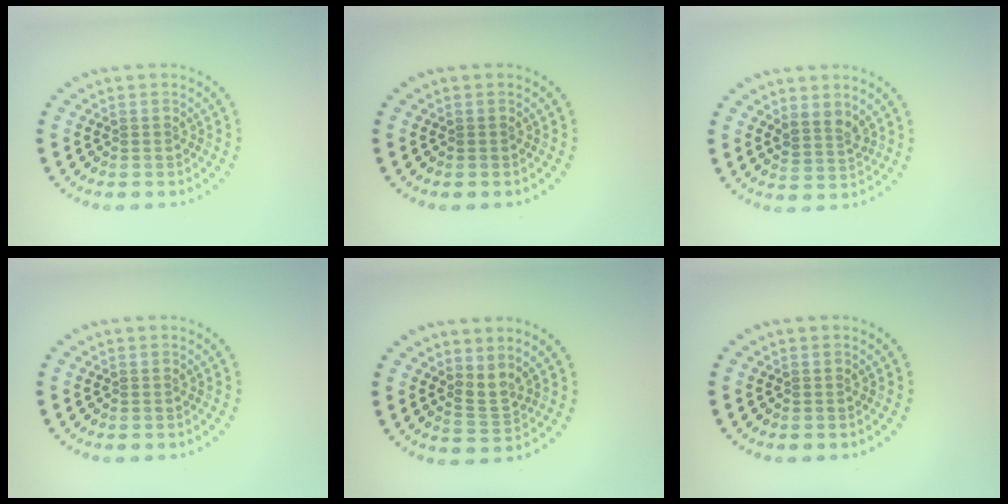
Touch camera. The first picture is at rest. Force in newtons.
{"total": 0.0}
{"total": 2.1, "press": 1.7, "slide": 1.2}
{"total": 0.0}
{"total": 1.9, "press": 1.4, "slide": 1.4}
{"total": 0.0}